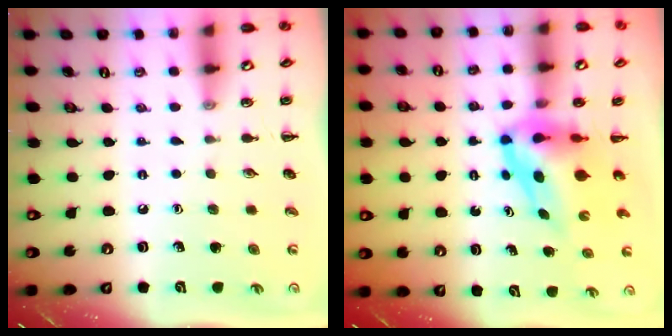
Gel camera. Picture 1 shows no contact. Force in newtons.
{"total": 6.0, "press": 5.9, "slide": 1.4}